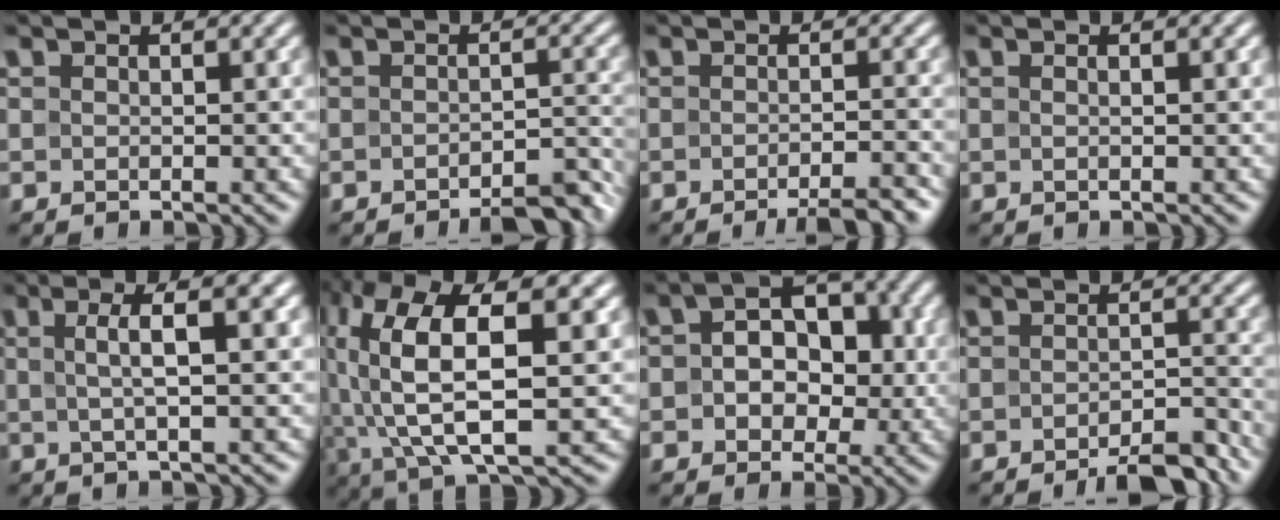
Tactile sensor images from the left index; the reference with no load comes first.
{"total": 3.6, "force": [-3.0, 0.9, 1.8], "torque": [-0.019, 0.007, -0.038]}
{"total": 3.9, "force": [-2.8, 0.6, 2.6], "torque": [-0.029, 0.000, -0.044]}
{"total": 1.1, "force": [0.3, 0.3, 1.0], "torque": [-0.013, -0.001, -0.002]}
{"total": 4.4, "force": [0.8, 1.0, 4.2], "torque": [-0.068, 0.009, 0.011]}
{"total": 12.1, "force": [2.7, 4.8, 10.8], "torque": [-0.229, 0.015, 0.053]}
{"total": 6.6, "force": [0.5, 4.8, 4.5], "torque": [-0.051, 0.008, 0.000]}
{"total": 4.3, "force": [-3.4, 1.0, 2.3], "torque": [-0.030, 0.004, -0.048]}